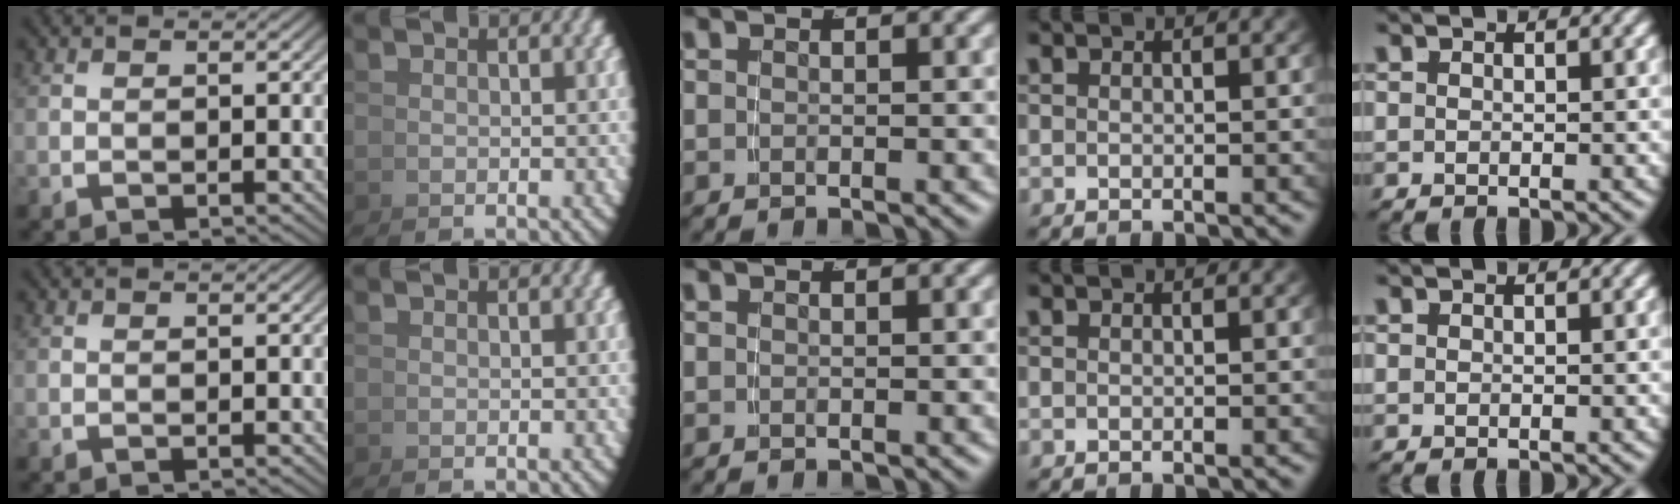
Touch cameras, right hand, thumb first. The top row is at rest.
{}